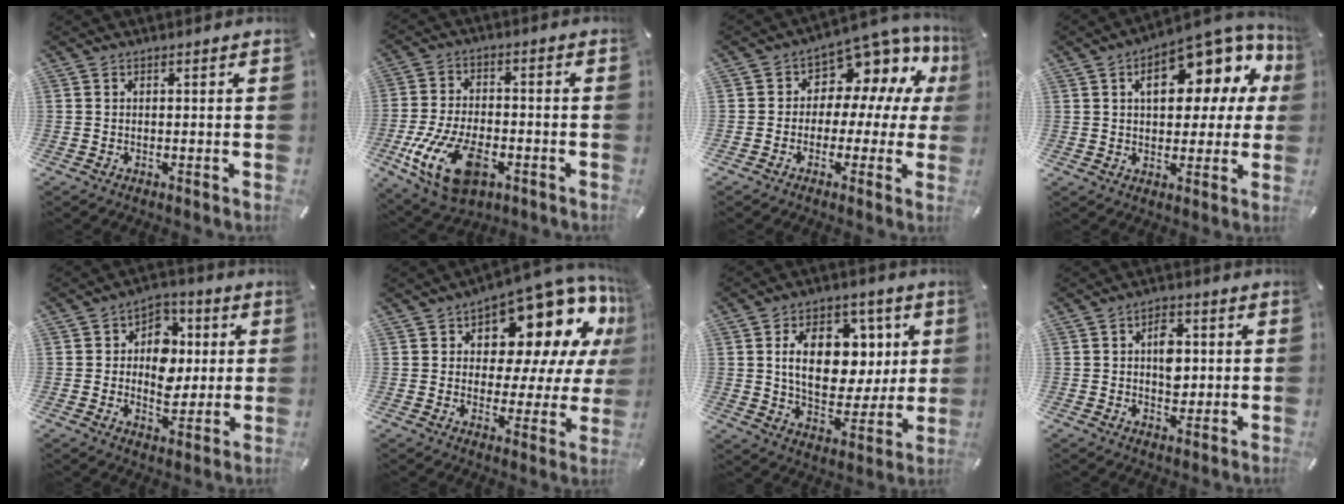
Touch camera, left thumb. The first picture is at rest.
{"total": 16.2, "force": [-6.2, 9.1, 11.8], "torque": [-0.233, 0.020, -0.104]}
{"total": 8.3, "force": [4.0, 6.2, 3.9], "torque": [-0.070, -0.044, 0.075]}
{"total": 14.6, "force": [6.1, 8.5, 10.3], "torque": [-0.128, -0.036, 0.100]}
{"total": 9.7, "force": [0.4, 8.2, 5.2], "torque": [-0.066, 0.003, 0.007]}
{"total": 14.9, "force": [10.2, 7.6, 7.9], "torque": [-0.109, -0.094, 0.170]}
{"total": 16.2, "force": [4.1, 11.5, 10.5], "torque": [-0.159, -0.004, 0.075]}
{"total": 6.4, "force": [0.8, 4.5, 4.5], "torque": [-0.051, -0.003, 0.006]}